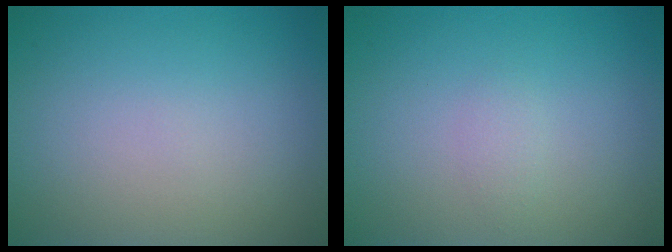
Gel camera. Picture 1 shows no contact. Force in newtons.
{"total": 0.8, "press": 0.8, "slide": 0.1}